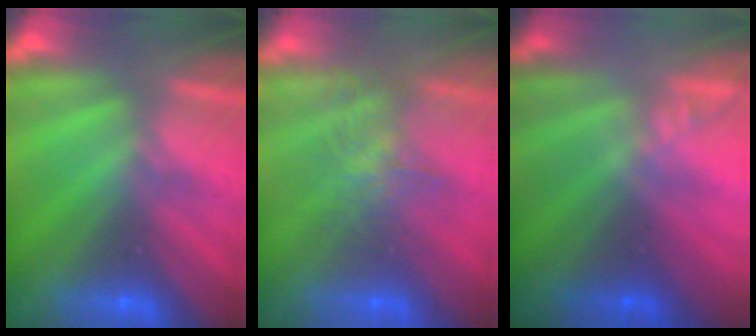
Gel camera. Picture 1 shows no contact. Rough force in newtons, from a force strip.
{"total": 3.9}
{"total": 6.1}